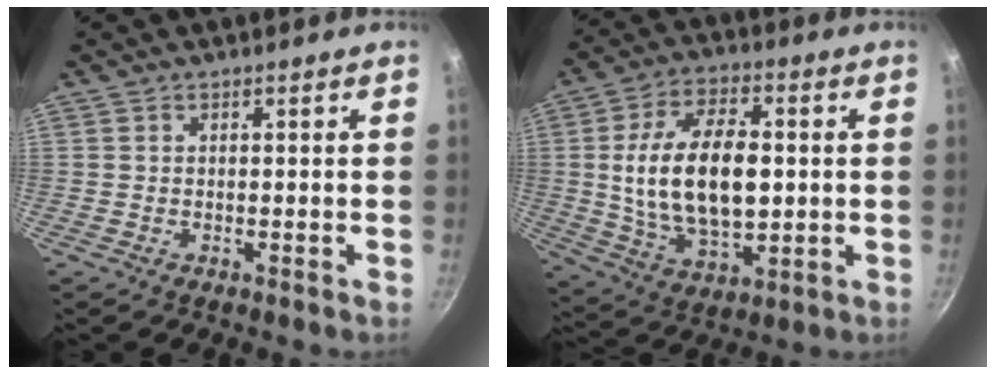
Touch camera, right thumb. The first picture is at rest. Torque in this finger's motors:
{"motor_torque": [-0.22, 0.96, 0.59, 0.32, 0.18]}